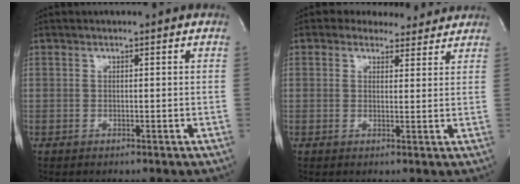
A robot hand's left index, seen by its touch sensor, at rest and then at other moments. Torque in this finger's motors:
{"motor_torque": [0.58, -0.64, 0.11, -0.01]}